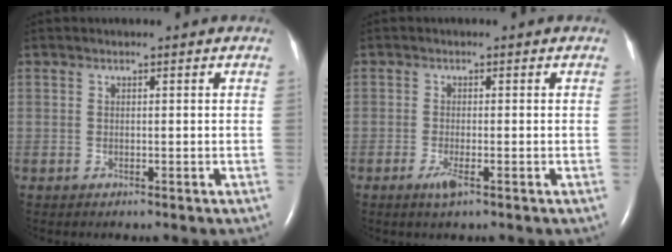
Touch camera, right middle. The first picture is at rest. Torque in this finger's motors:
{"motor_torque": [0.00, 0.06, 0.01, 0.01]}